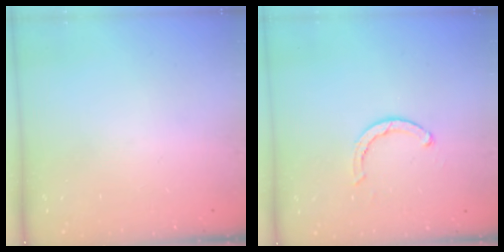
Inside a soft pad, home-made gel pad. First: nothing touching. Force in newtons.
{"total": 3.7, "press": 3.7, "slide": 0.7}